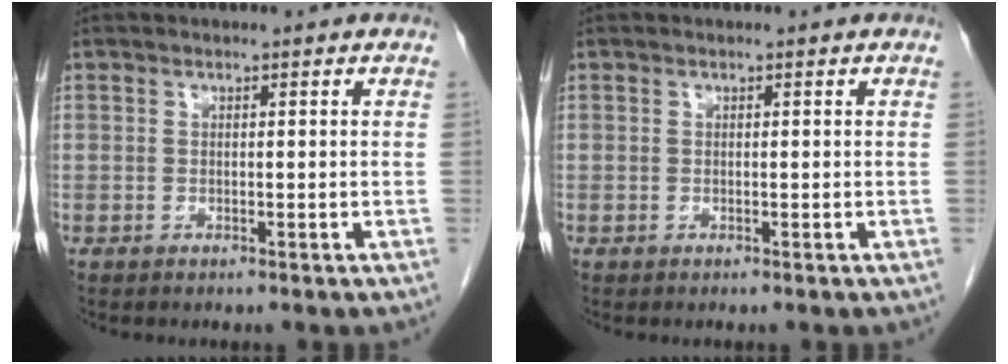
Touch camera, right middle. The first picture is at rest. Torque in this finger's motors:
{"motor_torque": [-0.36, 0.10, 0.00, -0.01]}